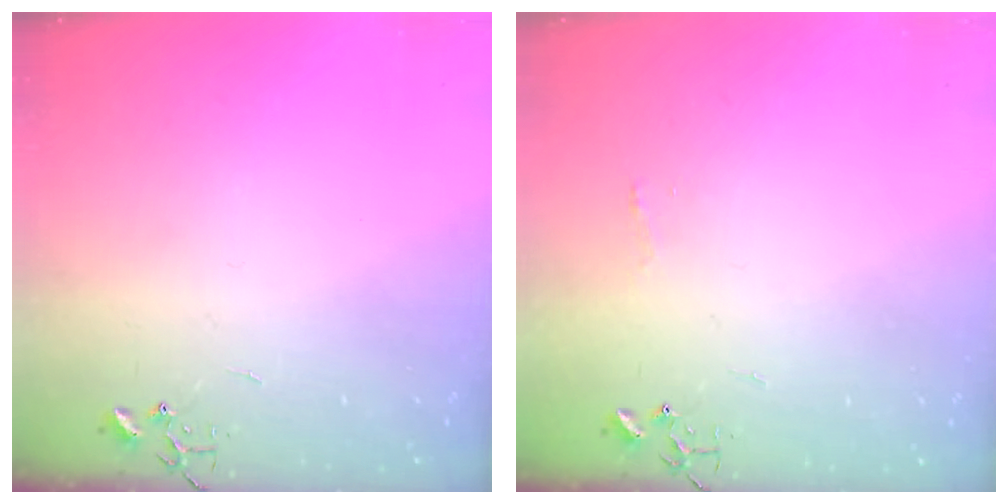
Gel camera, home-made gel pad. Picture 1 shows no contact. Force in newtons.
{"total": 3.7, "press": 3.7, "slide": 0.4}